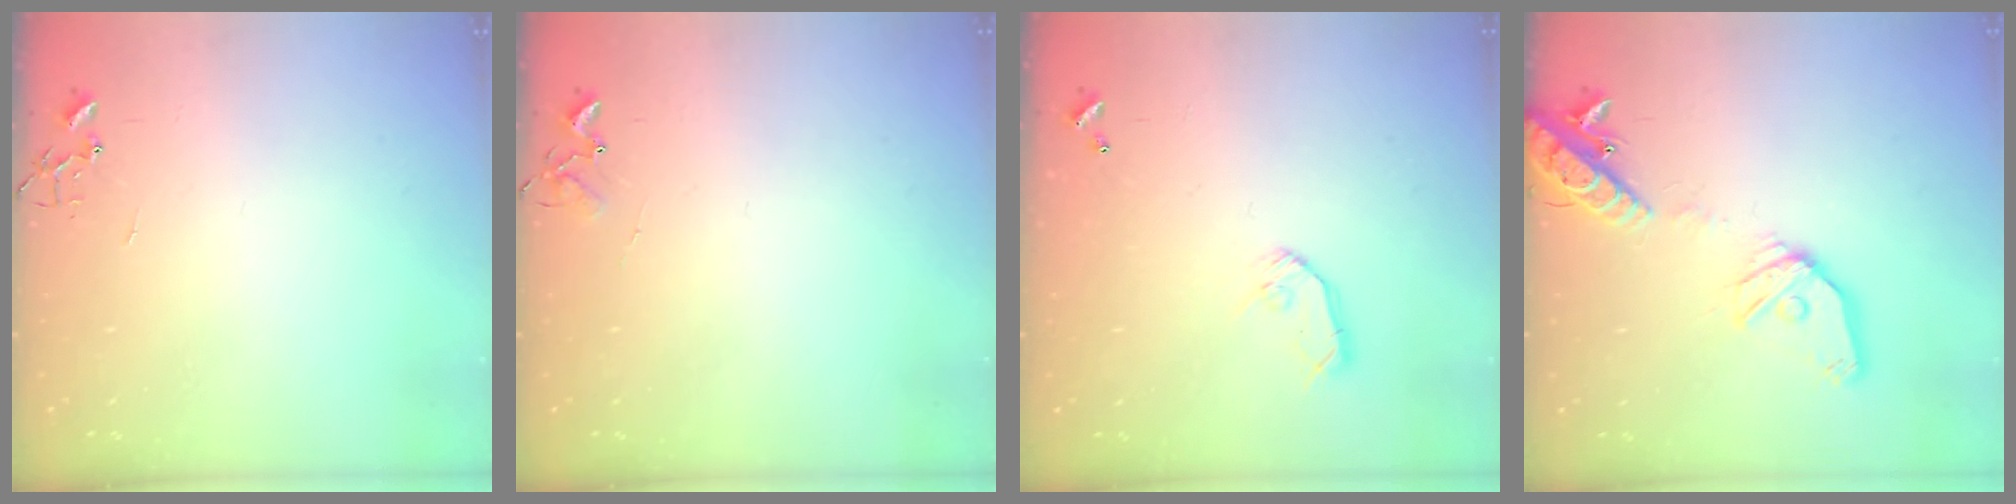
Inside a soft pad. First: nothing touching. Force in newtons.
{"total": 6.1, "press": 6.0, "slide": 0.6}
{"total": 8.0, "press": 8.0, "slide": 0.4}
{"total": 17.4, "press": 17.1, "slide": 3.1}